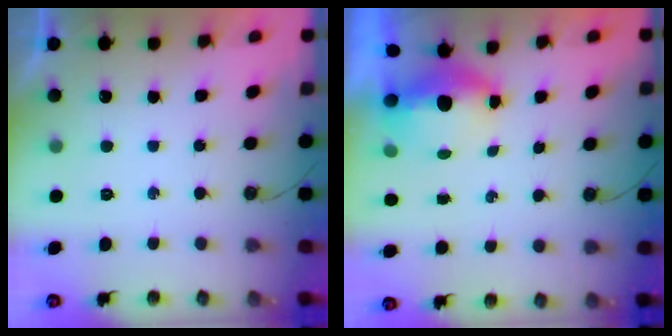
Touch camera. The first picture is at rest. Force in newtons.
{"total": 11.3, "press": 6.0, "slide": 9.6}